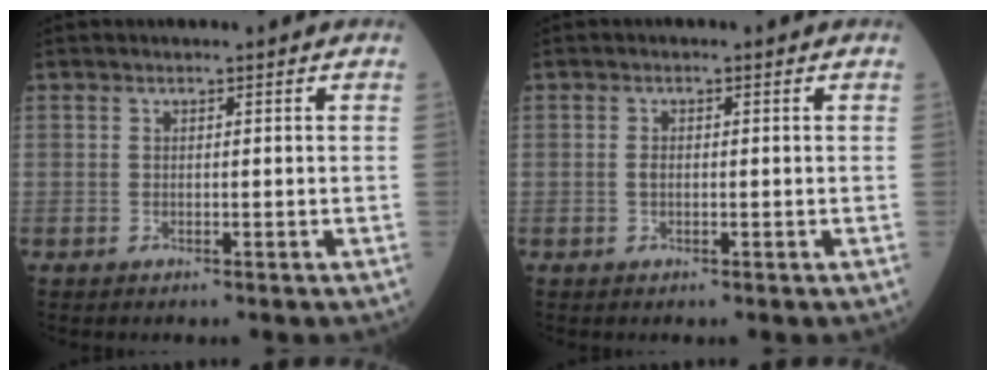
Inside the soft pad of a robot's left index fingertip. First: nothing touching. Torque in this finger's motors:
{"motor_torque": [0.21, 0.09, 0.08, 0.01]}